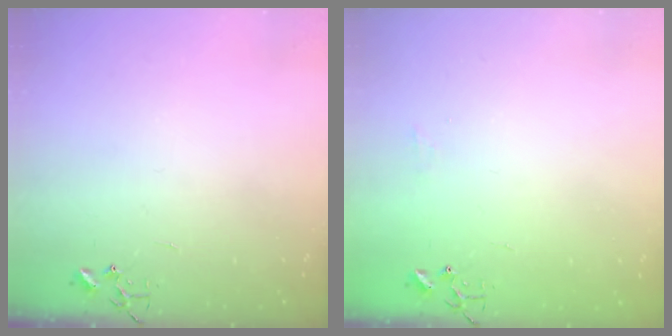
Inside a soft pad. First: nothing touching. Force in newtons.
{"total": 5.1, "press": 5.1, "slide": 0.7}